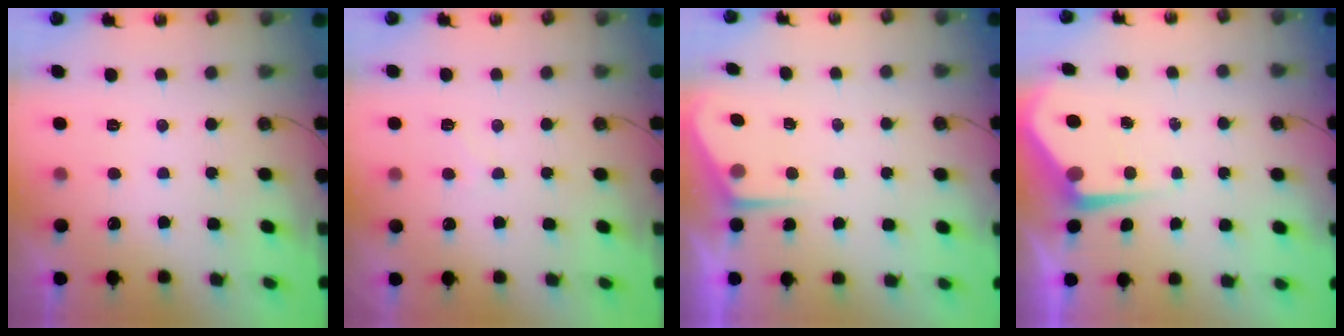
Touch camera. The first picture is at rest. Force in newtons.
{"total": 3.4, "press": 3.3, "slide": 0.5}
{"total": 2.7, "press": 2.7, "slide": 0.4}
{"total": 4.7, "press": 4.7, "slide": 0.8}